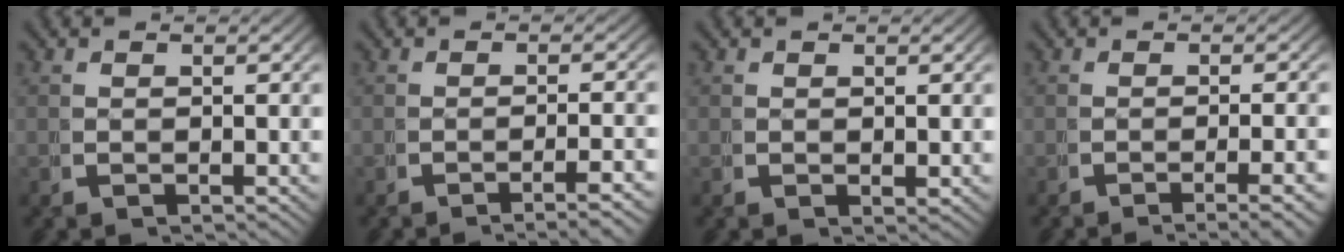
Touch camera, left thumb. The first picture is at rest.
{"total": 3.0, "force": [-2.2, 0.0, 2.1], "torque": [-0.026, 0.005, -0.038]}
{"total": 0.7, "force": [0.4, 0.4, 0.4], "torque": [-0.007, -0.005, 0.010]}
{"total": 3.9, "force": [-2.6, 0.5, 2.8], "torque": [-0.040, -0.004, -0.040]}